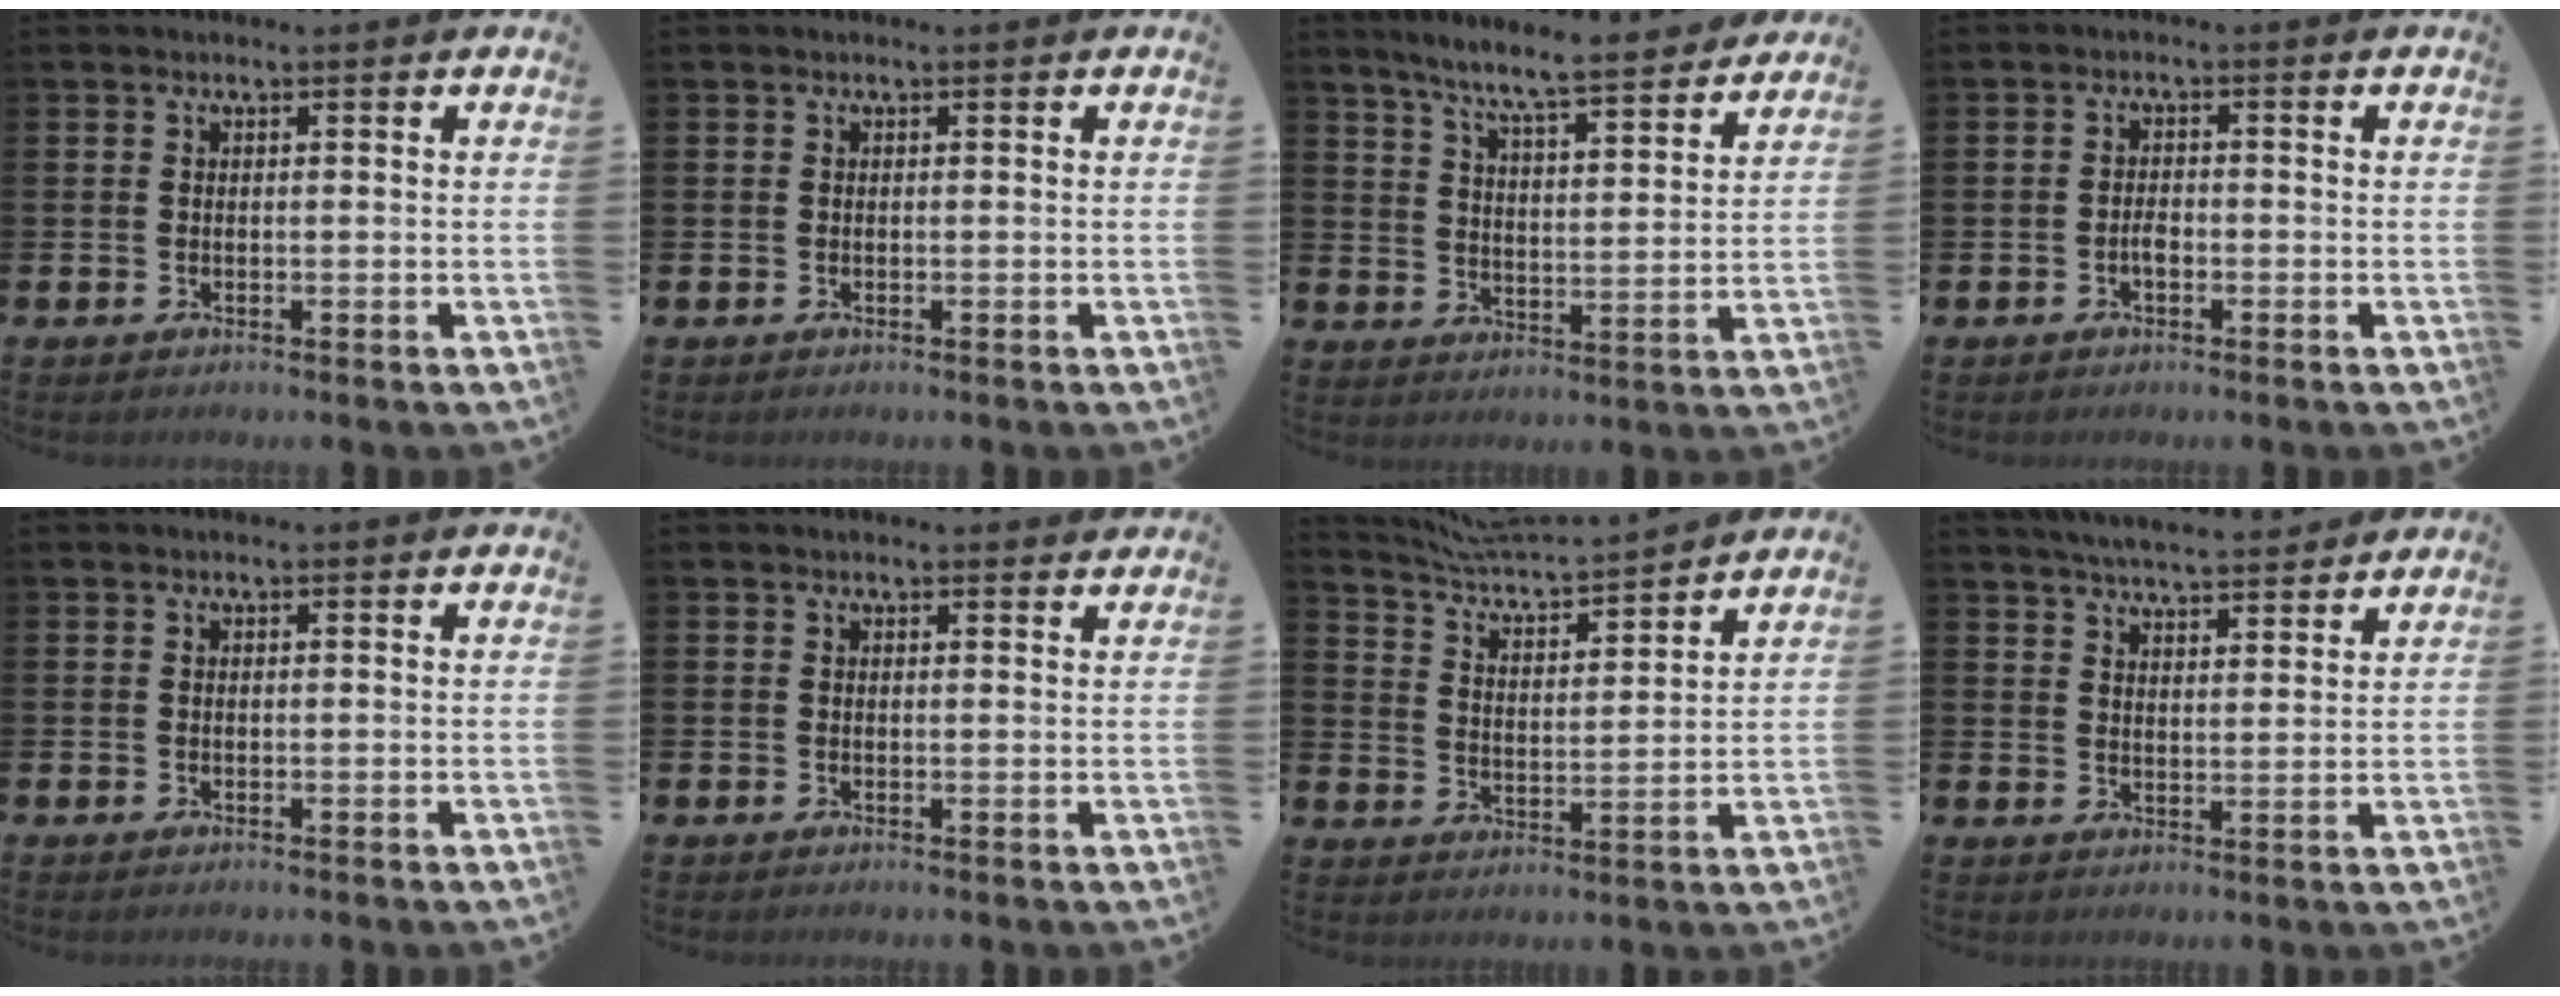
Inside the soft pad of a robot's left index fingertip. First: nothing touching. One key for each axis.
{"total": 0.0}
{"total": 7.9, "fx": 7.3, "fy": 0.3, "fz": 2.9, "tx": -0.077, "ty": -0.048, "tz": 0.125}
{"total": 1.8, "fx": -0.7, "fy": 0.9, "fz": 1.4, "tx": -0.025, "ty": 0.002, "tz": -0.014}
{"total": 0.0}
{"total": 0.8, "fx": 0.8, "fy": 0.2, "fz": 0.2, "tx": 0.009, "ty": -0.003, "tz": 0.011}
{"total": 5.8, "fx": 5.7, "fy": 0.3, "fz": 1.2, "tx": -0.050, "ty": -0.051, "tz": 0.095}
{"total": 5.4, "fx": 5.3, "fy": 0.3, "fz": 1.0, "tx": -0.027, "ty": -0.028, "tz": 0.093}